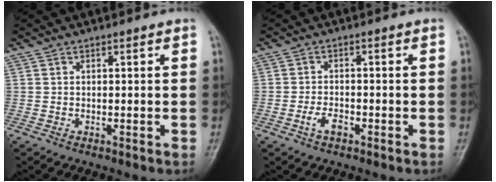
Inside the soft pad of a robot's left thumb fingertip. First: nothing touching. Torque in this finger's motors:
{"motor_torque": [-0.19, 0.31, 0.30, 0.16, 0.10]}